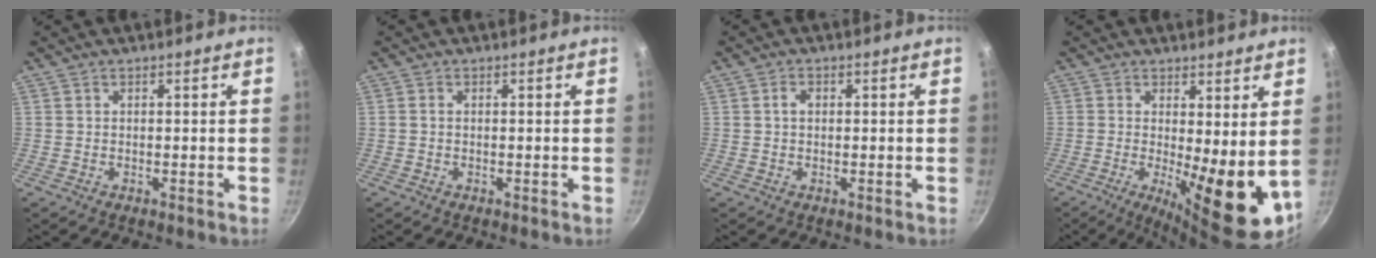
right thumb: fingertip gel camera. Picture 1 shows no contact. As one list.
[{"total": 0.6, "force": [0.0, 0.4, 0.5], "torque": [-0.010, 0.003, -0.001]}, {"total": 1.6, "force": [0.2, 1.2, 1.1], "torque": [-0.017, 0.005, 0.003]}, {"total": 12.9, "force": [0.2, 4.0, 12.2], "torque": [-0.154, -0.025, 0.008]}]